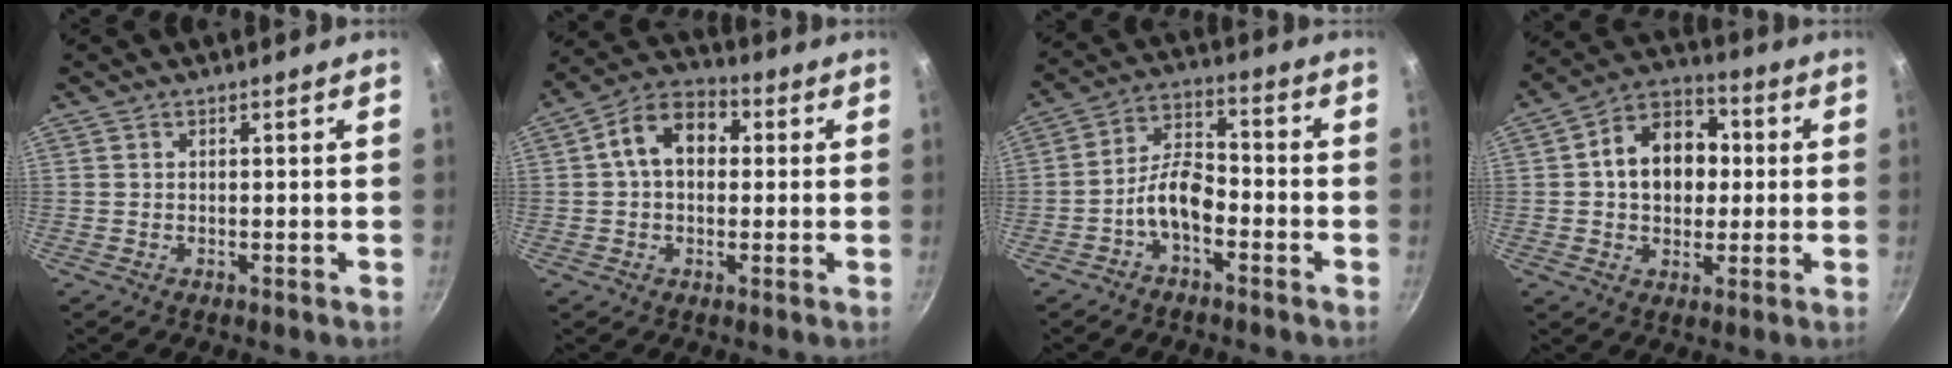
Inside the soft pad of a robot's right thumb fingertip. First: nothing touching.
{"total": 10.4, "force": [1.5, 7.3, 7.3], "torque": [-0.088, 0.029, 0.005]}
{"total": 7.9, "force": [-3.6, 4.0, 5.7], "torque": [-0.094, 0.047, -0.074]}
{"total": 13.6, "force": [1.3, 10.2, 8.8], "torque": [-0.099, 0.021, 0.005]}